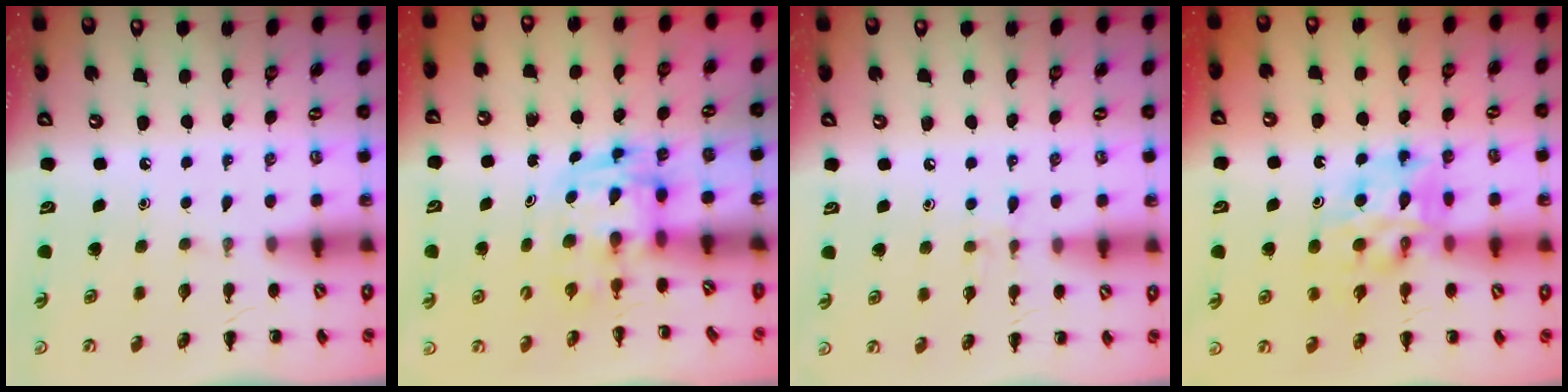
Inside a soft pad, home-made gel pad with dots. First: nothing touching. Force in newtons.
{"total": 2.9, "press": 2.9, "slide": 0.5}
{"total": 4.9, "press": 4.5, "slide": 1.8}
{"total": 11.1, "press": 10.5, "slide": 3.7}